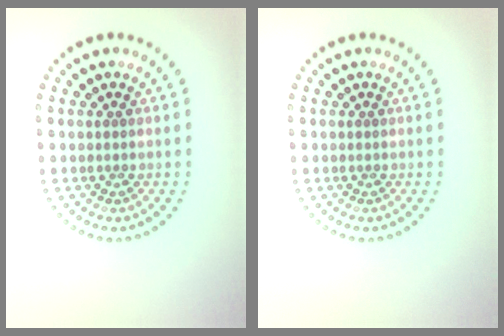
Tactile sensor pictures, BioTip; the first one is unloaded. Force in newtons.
{"total": 0.0}